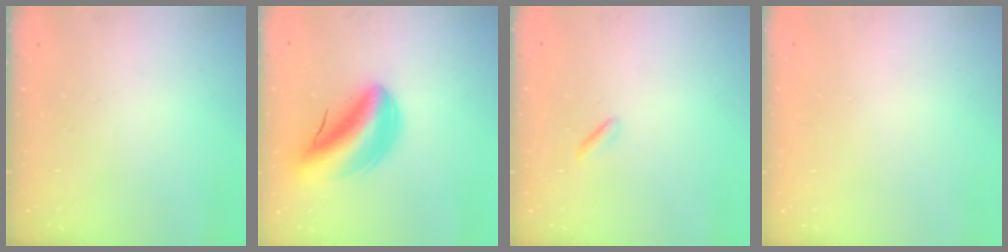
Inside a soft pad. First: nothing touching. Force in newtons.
{"total": 12.8, "press": 12.2, "slide": 3.9}
{"total": 1.1, "press": 1.0, "slide": 0.4}
{"total": 2.1, "press": 2.1, "slide": 0.1}